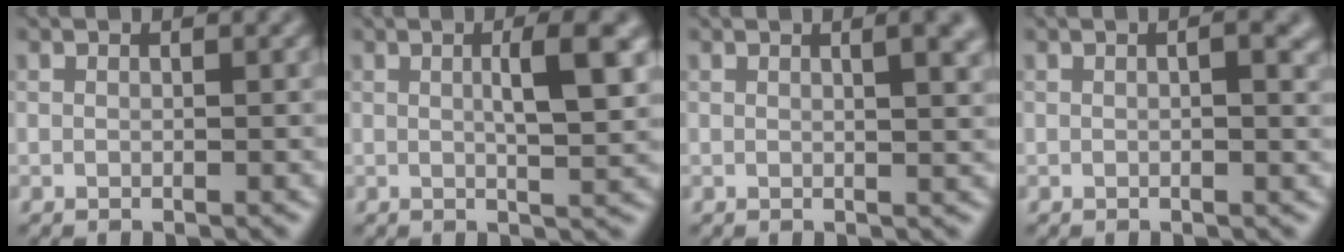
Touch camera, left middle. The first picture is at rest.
{"total": 4.7, "force": [1.0, 0.9, 4.5], "torque": [-0.065, 0.003, 0.014]}
{"total": 4.2, "force": [1.6, 1.6, 3.5], "torque": [-0.025, 0.009, 0.015]}
{"total": 2.3, "force": [0.5, 0.6, 2.2], "torque": [-0.028, 0.002, 0.005]}